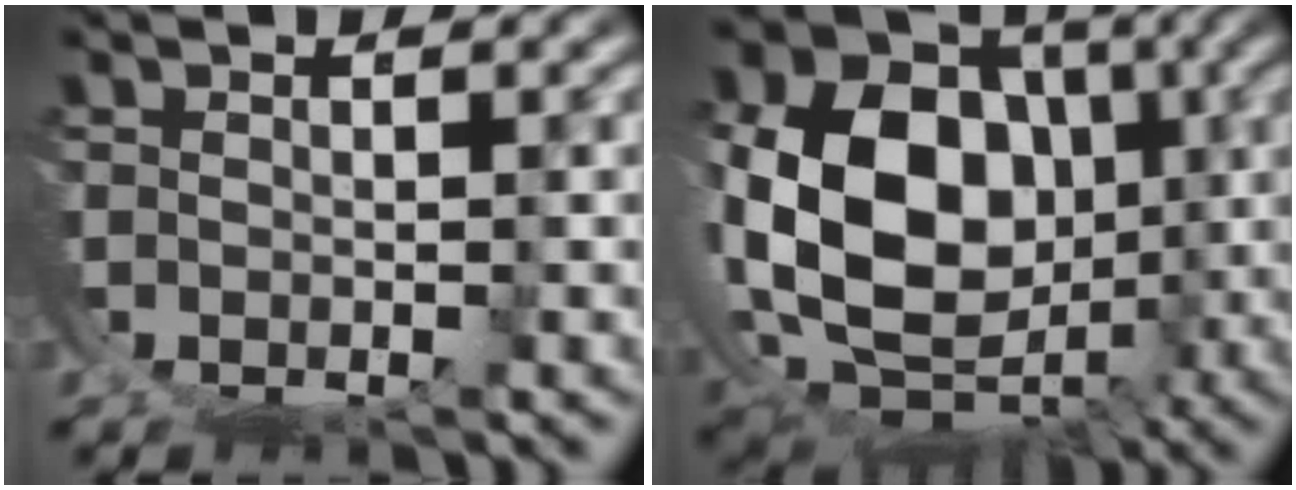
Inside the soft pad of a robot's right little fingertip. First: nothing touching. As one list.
[{"total": 17.2, "force": [-2.0, 12.9, 11.3], "torque": [-0.251, -0.079, -0.004]}]